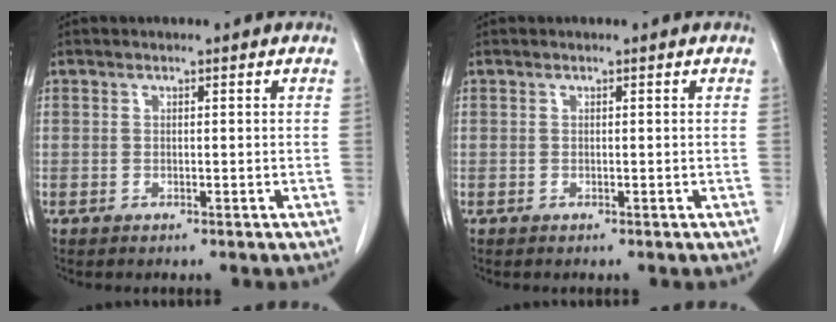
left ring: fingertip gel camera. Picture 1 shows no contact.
{"total": 0.0}